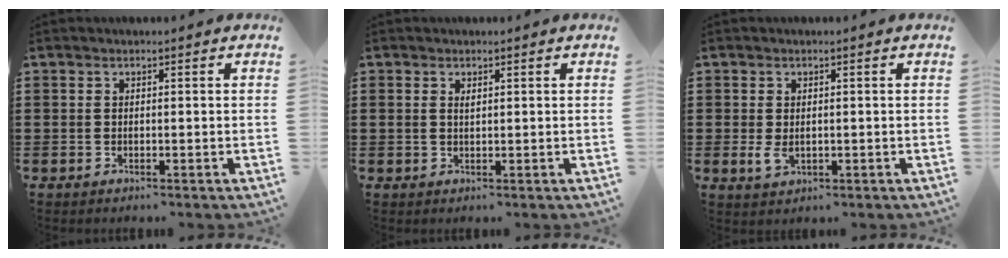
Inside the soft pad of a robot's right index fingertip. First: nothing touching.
{"total": 0.7, "force": [0.4, 0.4, 0.5], "torque": [-0.011, 0.002, 0.008]}
{"total": 2.0, "force": [-0.2, 1.2, 1.7], "torque": [-0.041, -0.003, -0.004]}